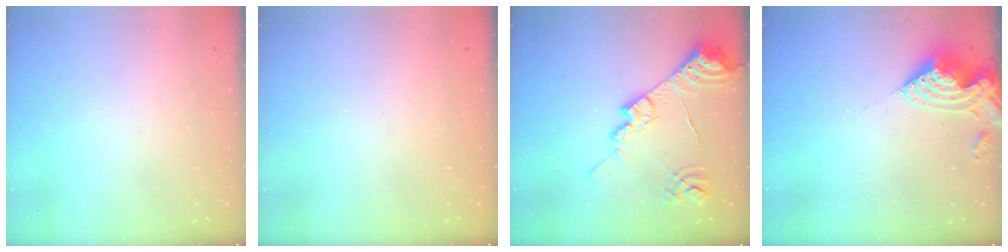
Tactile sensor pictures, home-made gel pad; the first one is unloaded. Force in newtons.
{"total": 1.1, "press": 1.0, "slide": 0.1}
{"total": 15.2, "press": 15.1, "slide": 1.3}
{"total": 10.1, "press": 10.0, "slide": 0.9}